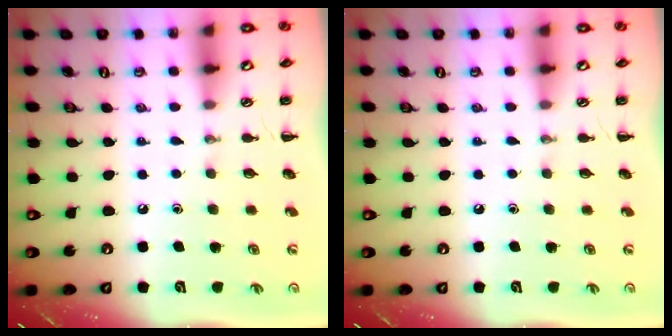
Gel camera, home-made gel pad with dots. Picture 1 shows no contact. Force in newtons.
{"total": 0.0}